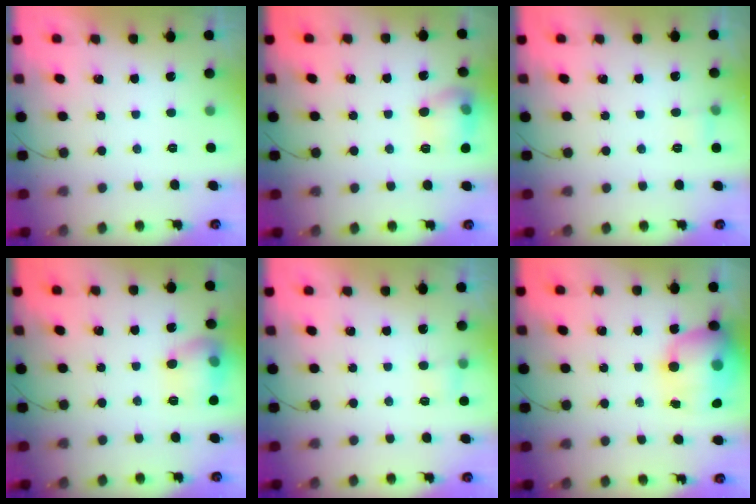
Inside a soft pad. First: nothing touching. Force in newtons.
{"total": 10.6, "press": 10.5, "slide": 0.6}
{"total": 3.5, "press": 3.4, "slide": 0.9}
{"total": 12.2, "press": 12.2, "slide": 0.8}
{"total": 6.8, "press": 2.7, "slide": 6.3}
{"total": 15.6, "press": 15.1, "slide": 3.8}